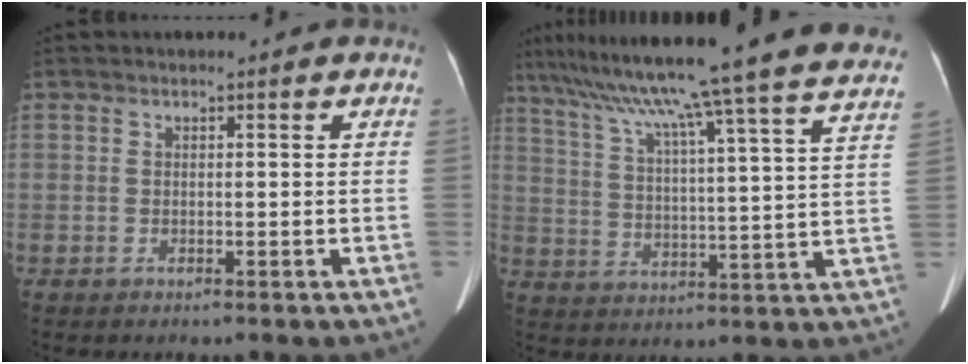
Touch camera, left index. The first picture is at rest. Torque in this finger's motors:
{"motor_torque": [1.00, -1.14, 0.84, 0.21]}